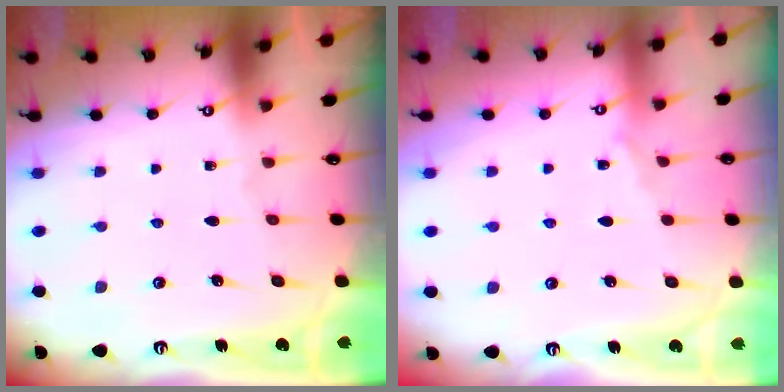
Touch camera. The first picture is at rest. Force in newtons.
{"total": 3.5, "press": 3.4, "slide": 0.6}